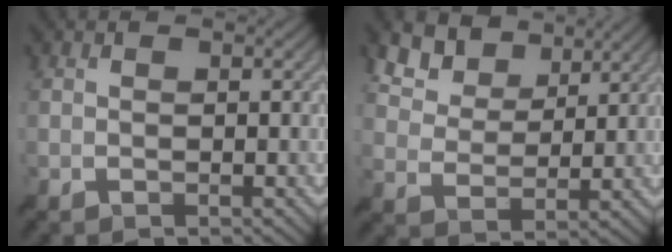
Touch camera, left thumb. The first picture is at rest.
{"total": 7.2, "force": [5.3, 3.6, 3.3], "torque": [-0.085, 0.005, 0.104]}